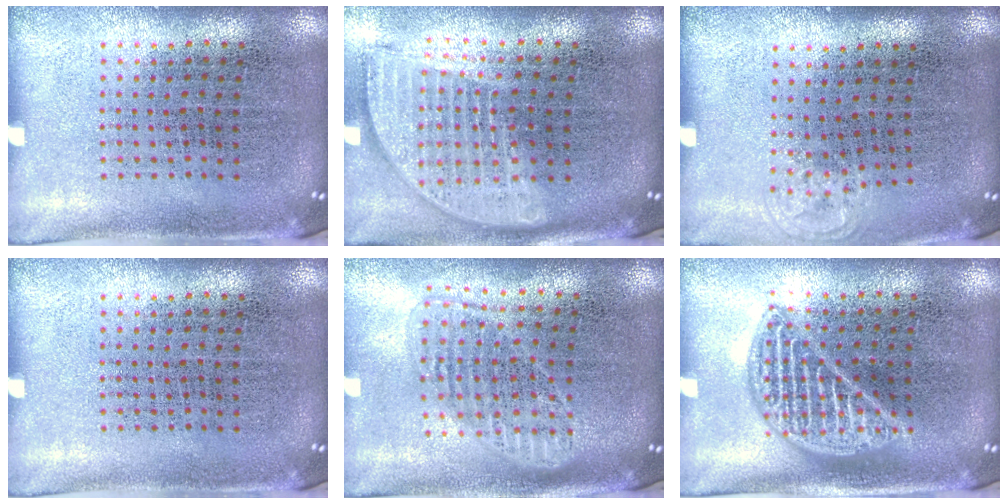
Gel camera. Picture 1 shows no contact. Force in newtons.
{"total": 1.8, "press": 1.5, "slide": 1.0}
{"total": 0.6, "press": 0.5, "slide": 0.3}
{"total": 0.0}
{"total": 1.6, "press": 1.4, "slide": 0.8}
{"total": 2.2, "press": 2.1, "slide": 0.3}